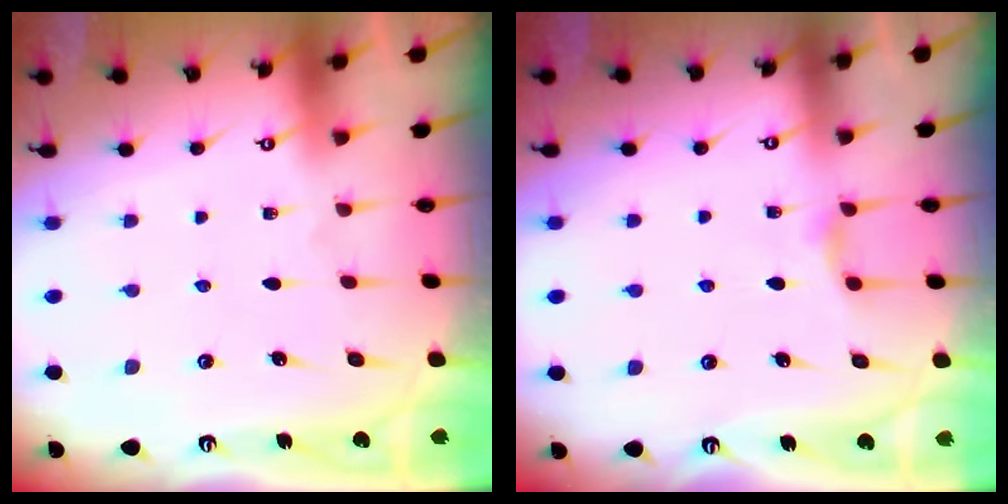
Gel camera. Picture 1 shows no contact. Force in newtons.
{"total": 2.6, "press": 2.5, "slide": 0.4}